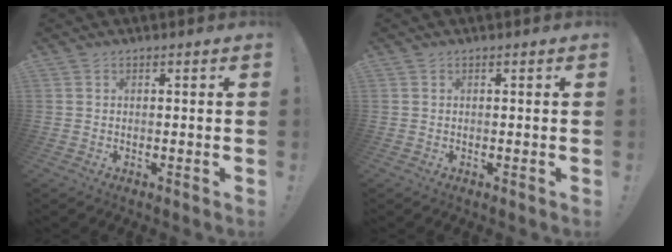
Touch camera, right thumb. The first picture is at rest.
{"total": 0.0}